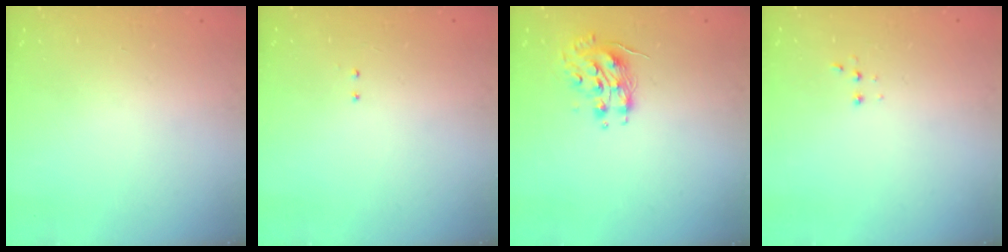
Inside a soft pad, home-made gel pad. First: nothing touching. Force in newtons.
{"total": 2.0, "press": 2.0, "slide": 0.4}
{"total": 8.5, "press": 8.4, "slide": 0.5}
{"total": 2.7, "press": 2.7, "slide": 0.5}